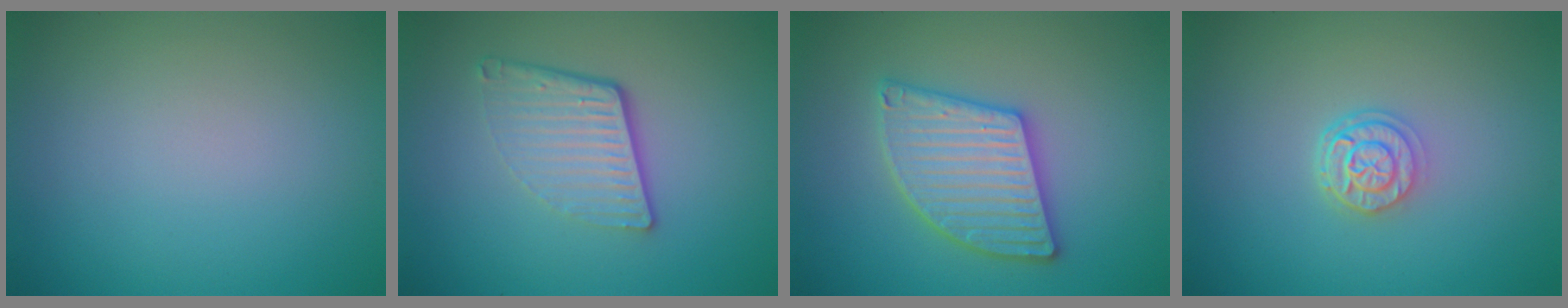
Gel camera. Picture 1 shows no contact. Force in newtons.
{"total": 4.5, "press": 2.9, "slide": 3.4}
{"total": 5.4, "press": 5.4, "slide": 0.6}
{"total": 2.9, "press": 2.3, "slide": 1.8}